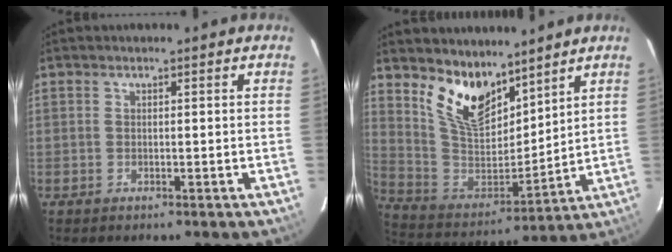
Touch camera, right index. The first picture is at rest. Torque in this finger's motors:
{"motor_torque": [-0.05, 0.56, 0.20, 0.06]}